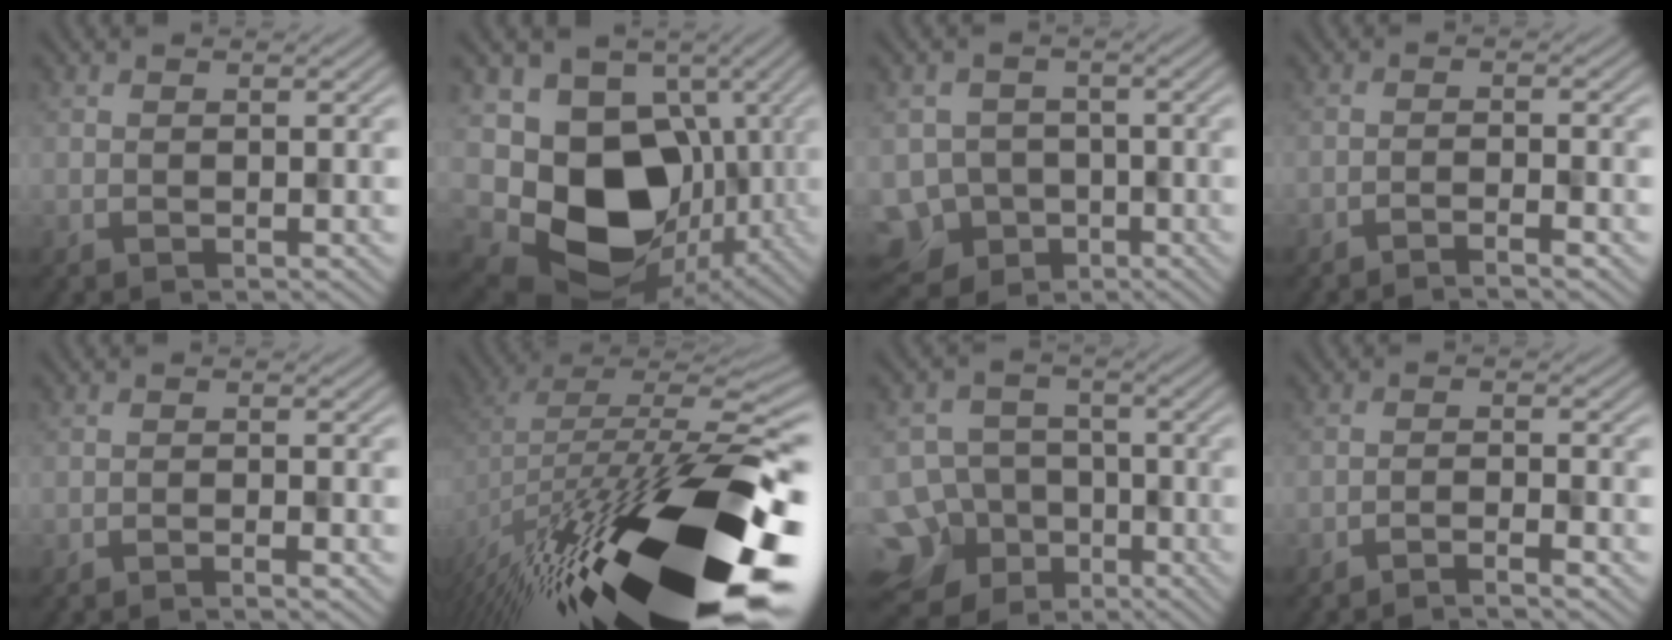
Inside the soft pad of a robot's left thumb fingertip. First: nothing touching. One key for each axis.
{"total": 12.7, "fx": -2.0, "fy": 10.4, "fz": 7.0, "tx": -0.130, "ty": -0.038, "tz": -0.024}
{"total": 6.1, "fx": -3.3, "fy": 5.1, "fz": 0.0, "tx": -0.015, "ty": -0.023, "tz": -0.060}
{"total": 3.4, "fx": -2.9, "fy": 0.0, "fz": 1.7, "tx": -0.027, "ty": 0.016, "tz": -0.056}
{"total": 2.2, "fx": -1.9, "fy": 0.0, "fz": 1.2, "tx": -0.020, "ty": 0.011, "tz": -0.033}
{"total": 18.6, "fx": -8.9, "fy": 8.2, "fz": 14.0, "tx": -0.258, "ty": -0.047, "tz": -0.121}
{"total": 11.4, "fx": -7.3, "fy": 8.6, "fz": 1.3, "tx": -0.068, "ty": -0.046, "tz": -0.121}
{"total": 3.9, "fx": -3.4, "fy": 0.1, "fz": 1.8, "tx": -0.030, "ty": 0.016, "tz": -0.063}